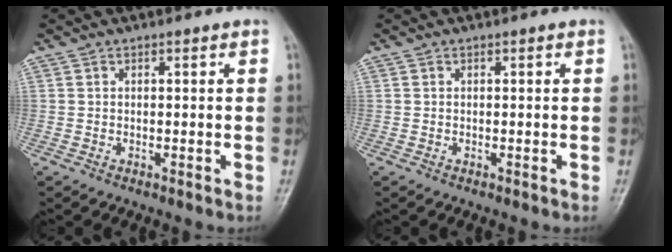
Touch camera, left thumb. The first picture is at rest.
{"total": 0.0}